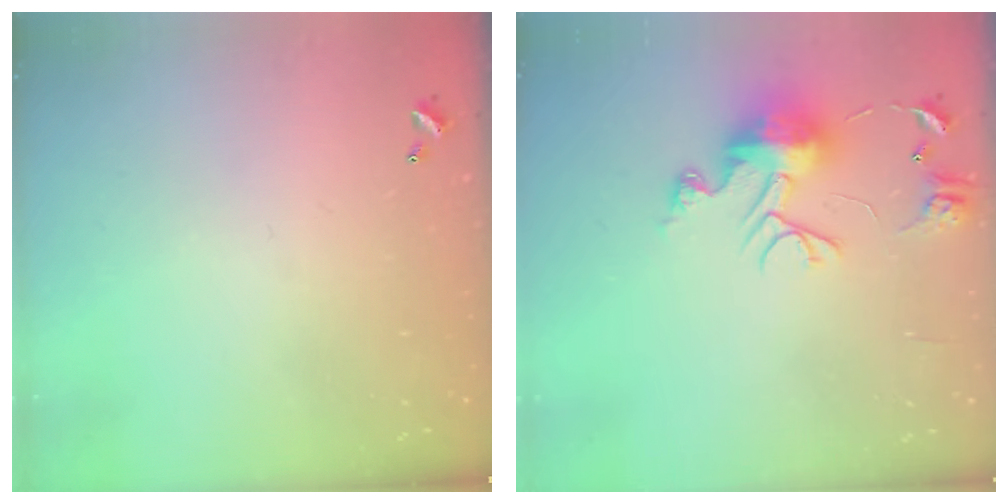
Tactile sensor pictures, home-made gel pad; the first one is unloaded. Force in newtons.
{"total": 10.8, "press": 10.8, "slide": 1.2}